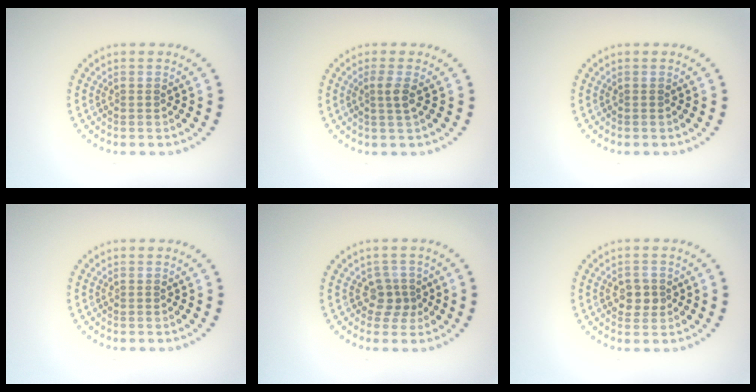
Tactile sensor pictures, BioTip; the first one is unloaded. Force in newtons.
{"total": 1.6, "press": 1.1, "slide": 1.2}
{"total": 0.0}
{"total": 0.0}
{"total": 2.1, "press": 1.7, "slide": 1.2}
{"total": 2.1, "press": 2.0, "slide": 0.3}